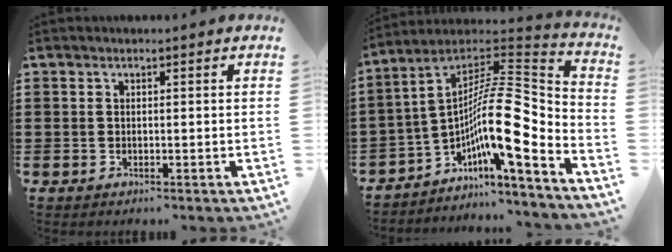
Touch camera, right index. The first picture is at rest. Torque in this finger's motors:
{"motor_torque": [-0.07, 0.01, 0.29, 0.01]}